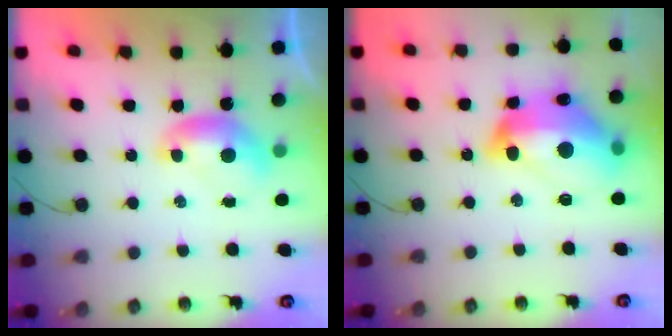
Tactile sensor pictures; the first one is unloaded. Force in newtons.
{"total": 17.2, "press": 17.1, "slide": 1.8}